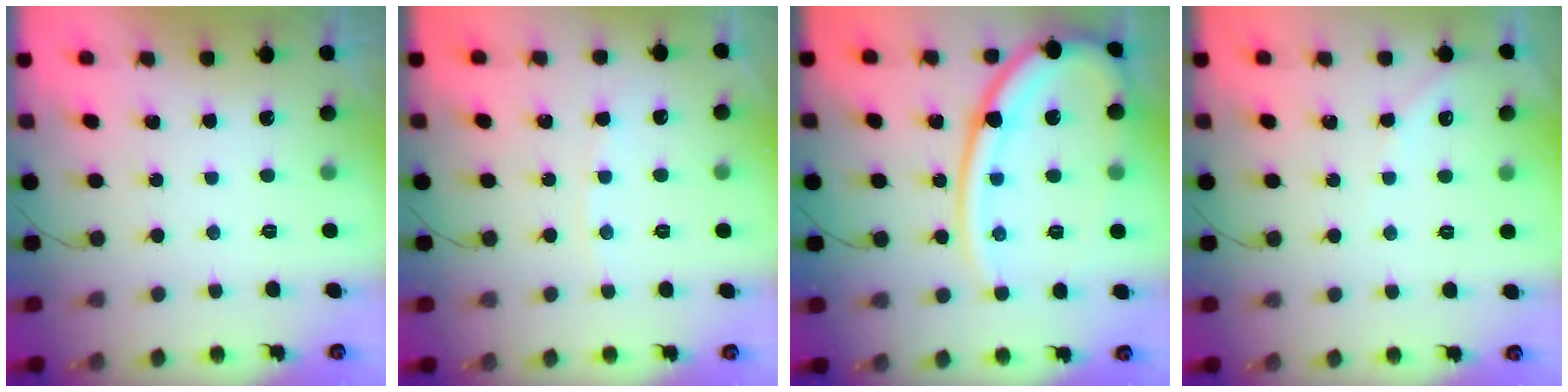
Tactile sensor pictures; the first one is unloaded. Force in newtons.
{"total": 3.9, "press": 3.8, "slide": 0.6}
{"total": 18.9, "press": 18.8, "slide": 1.9}
{"total": 2.2, "press": 2.2, "slide": 0.4}